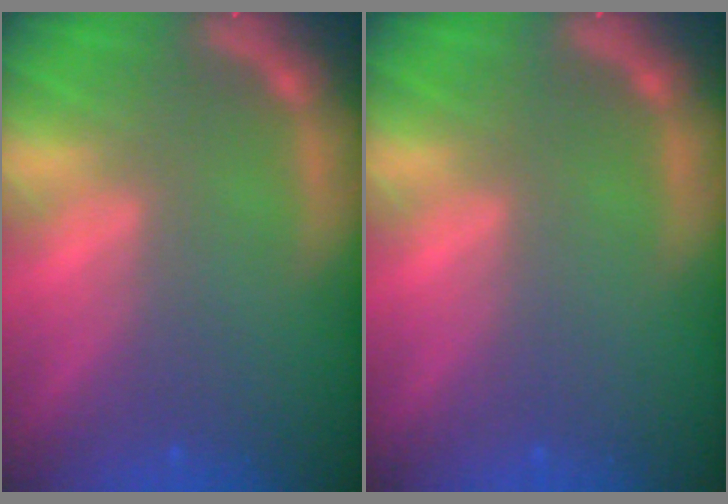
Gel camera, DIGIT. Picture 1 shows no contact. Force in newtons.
{"total": 0.0}